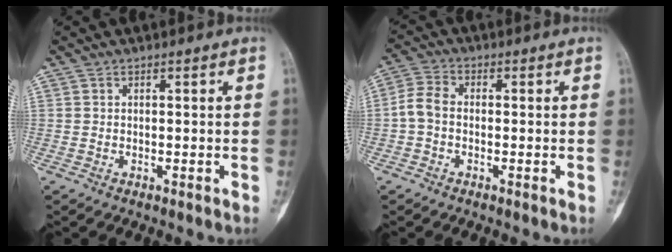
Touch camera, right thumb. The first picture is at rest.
{"total": 4.4, "force": [-0.8, 3.0, 3.2], "torque": [-0.067, 0.014, -0.026]}